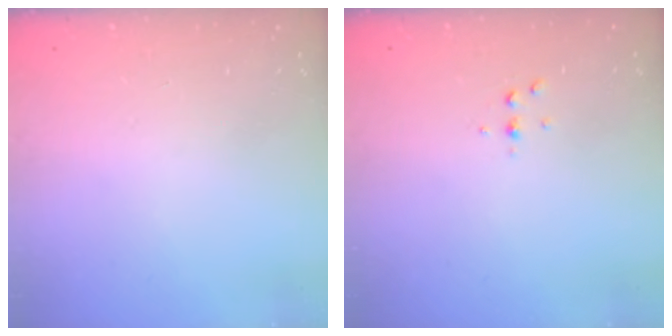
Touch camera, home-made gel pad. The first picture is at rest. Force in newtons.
{"total": 2.5, "press": 2.4, "slide": 0.2}